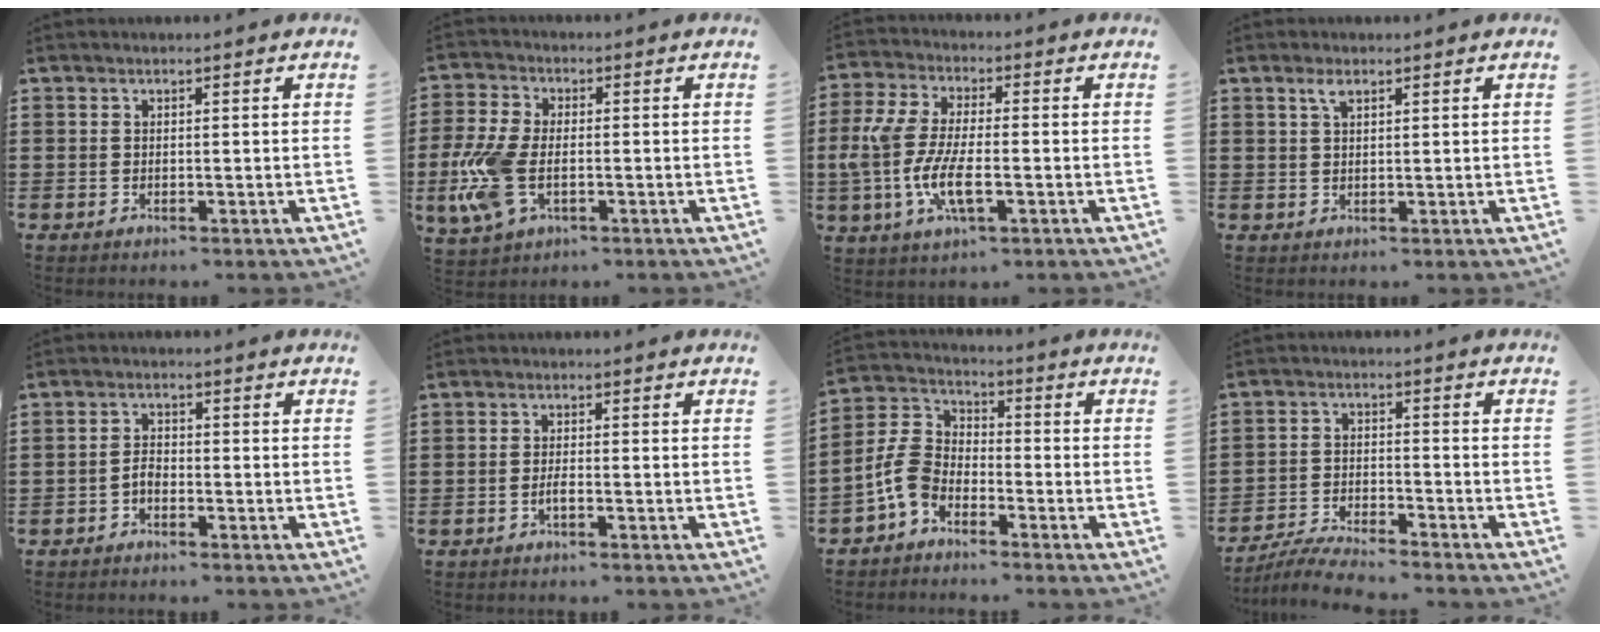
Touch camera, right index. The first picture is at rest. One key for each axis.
{"total": 9.2, "fx": -2.1, "fy": 4.9, "fz": 7.5, "tx": -0.181, "ty": -0.008, "tz": -0.040}
{"total": 8.9, "fx": -2.2, "fy": 3.9, "fz": 7.8, "tx": -0.198, "ty": -0.016, "tz": -0.050}
{"total": 2.0, "fx": 1.1, "fy": 0.7, "fz": 1.5, "tx": -0.034, "ty": 0.003, "tz": 0.019}
{"total": 2.2, "fx": -1.1, "fy": 1.2, "fz": 1.5, "tx": -0.039, "ty": 0.001, "tz": -0.025}
{"total": 1.4, "fx": -0.7, "fy": 0.3, "fz": 1.2, "tx": -0.023, "ty": 0.001, "tz": -0.011}
{"total": 6.9, "fx": -3.3, "fy": 4.5, "fz": 4.1, "tx": -0.120, "ty": 0.003, "tz": -0.073}
{"total": 4.8, "fx": -4.7, "fy": 0.0, "fz": 1.1, "tx": -0.027, "ty": -0.003, "tz": -0.096}